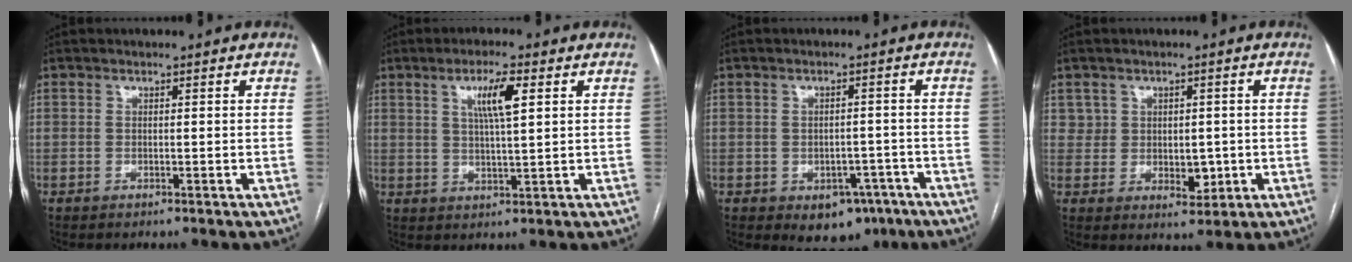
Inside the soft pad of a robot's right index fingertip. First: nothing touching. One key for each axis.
{"total": 6.0, "fx": 2.3, "fy": 0.5, "fz": 5.5, "tx": -0.099, "ty": 0.002, "tz": 0.041}
{"total": 6.5, "fx": -3.6, "fy": 4.3, "fz": 3.3, "tx": -0.026, "ty": 0.009, "tz": -0.039}
{"total": 4.5, "fx": 0.4, "fy": 3.8, "fz": 2.5, "tx": -0.027, "ty": -0.001, "tz": 0.016}